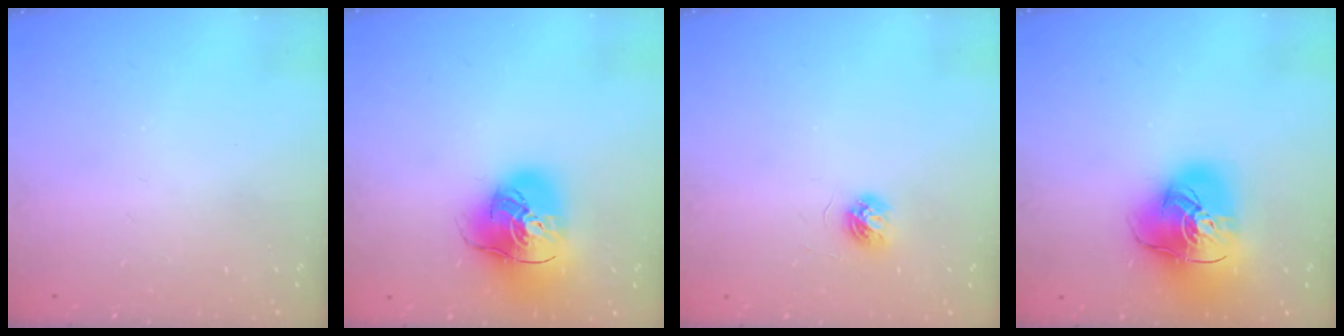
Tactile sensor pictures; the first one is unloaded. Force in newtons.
{"total": 17.7, "press": 17.5, "slide": 2.5}
{"total": 4.6, "press": 4.6, "slide": 0.5}
{"total": 19.5, "press": 19.4, "slide": 2.3}